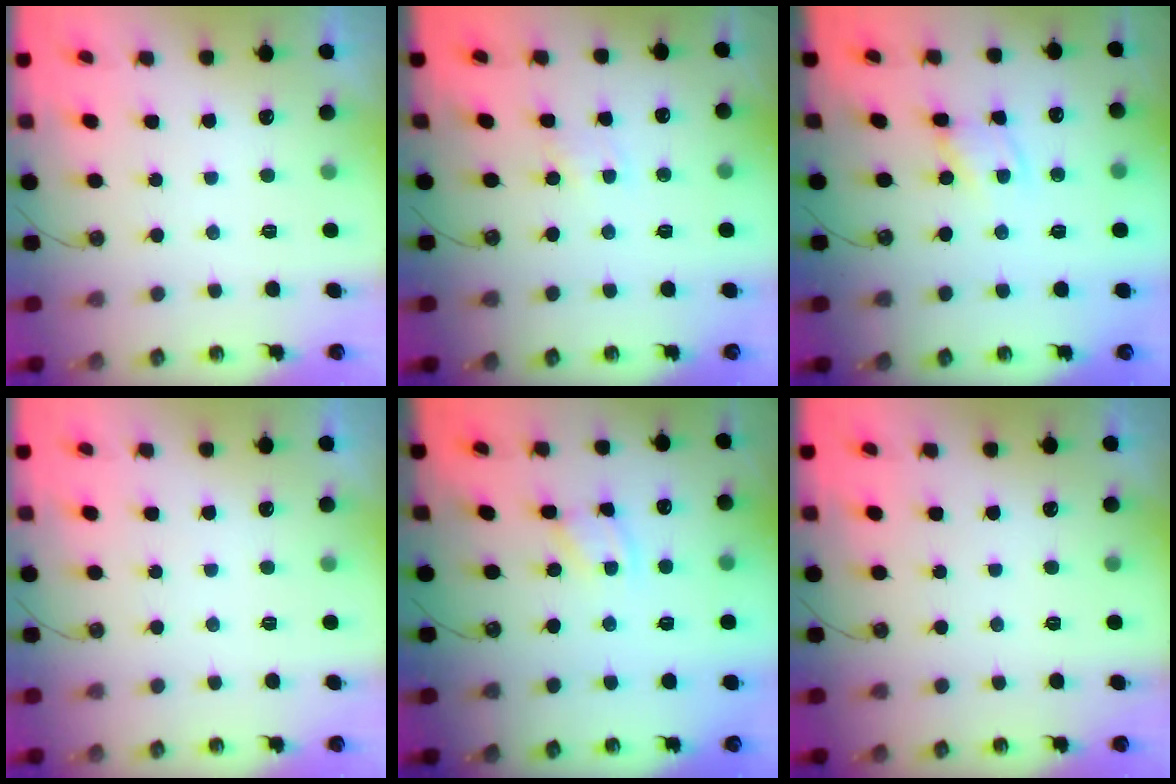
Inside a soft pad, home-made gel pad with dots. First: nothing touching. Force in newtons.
{"total": 1.7, "press": 1.7, "slide": 0.2}
{"total": 2.1, "press": 2.1, "slide": 0.3}
{"total": 0.0}
{"total": 2.4, "press": 2.4, "slide": 0.2}
{"total": 0.0}